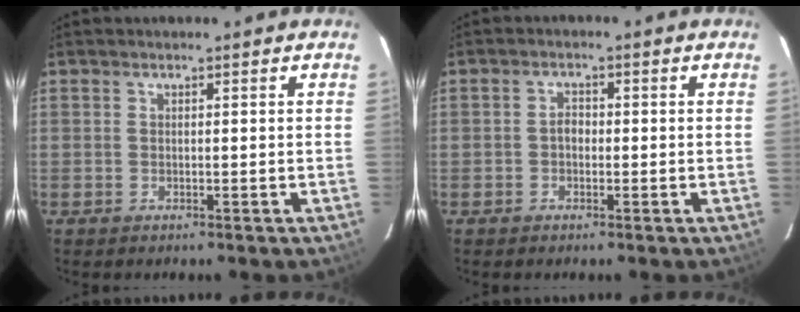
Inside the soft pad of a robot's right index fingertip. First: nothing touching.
{"total": 1.7, "force": [-0.4, 1.3, 1.0], "torque": [-0.019, 0.007, -0.009]}